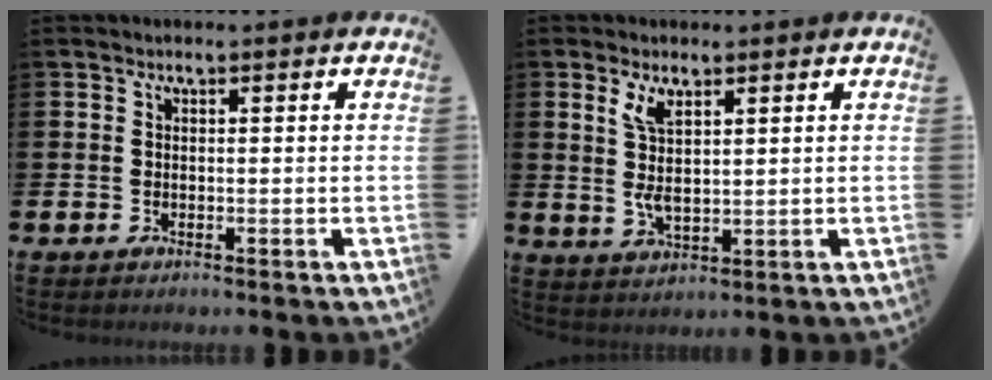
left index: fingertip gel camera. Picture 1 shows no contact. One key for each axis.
{"total": 4.8, "fx": 2.7, "fy": 1.7, "fz": 3.6, "tx": -0.065, "ty": -0.009, "tz": 0.044}